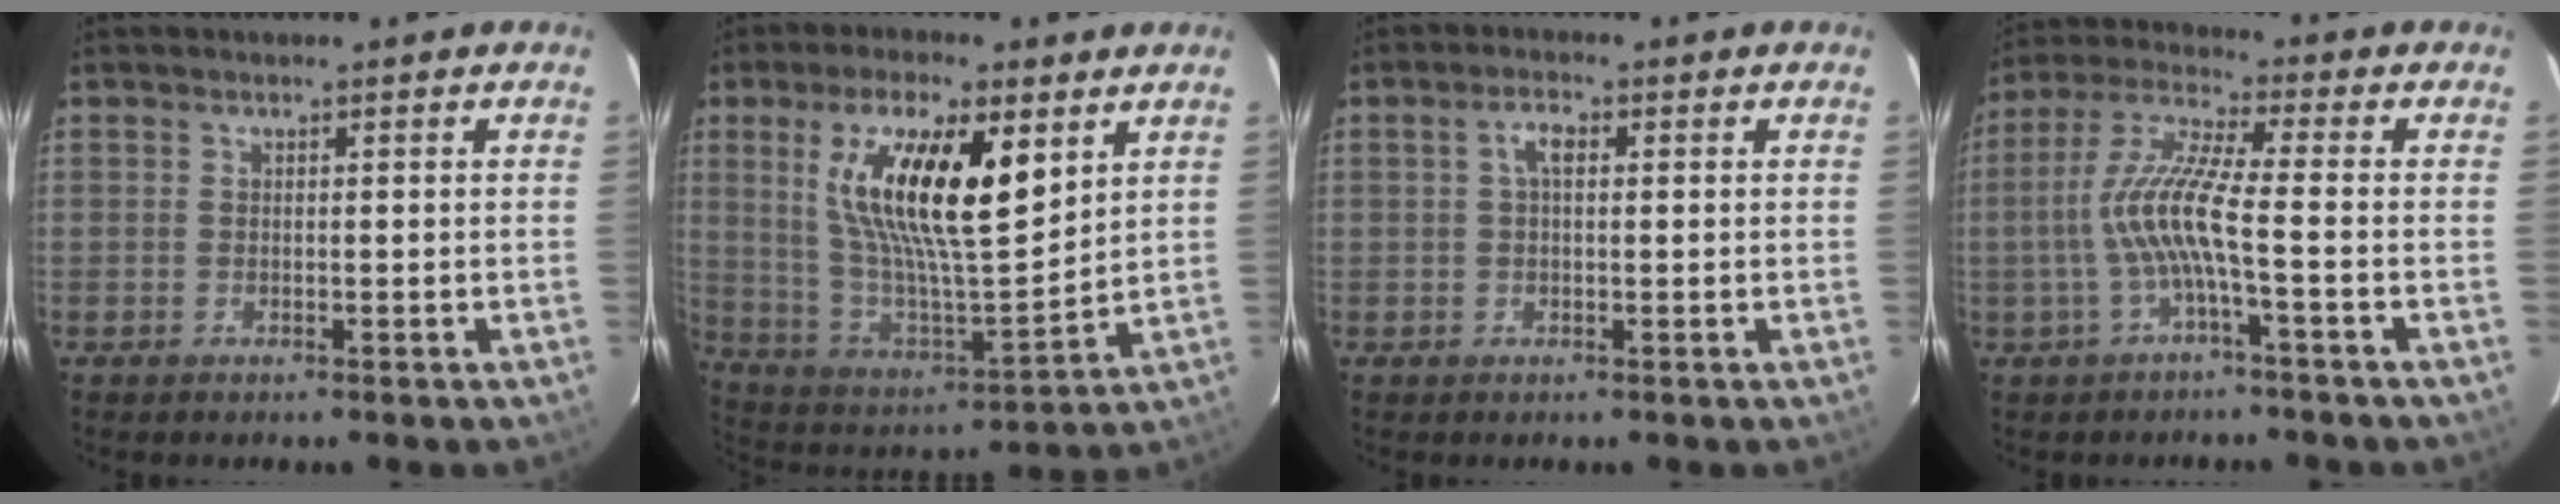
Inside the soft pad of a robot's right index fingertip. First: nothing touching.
{"total": 19.7, "force": [7.7, 6.1, 17.0], "torque": [-0.313, 0.000, 0.145]}
{"total": 2.7, "force": [0.5, 1.2, 2.3], "torque": [-0.046, 0.010, 0.009]}
{"total": 9.1, "force": [-2.3, 0.2, 8.8], "torque": [-0.195, 0.007, -0.042]}